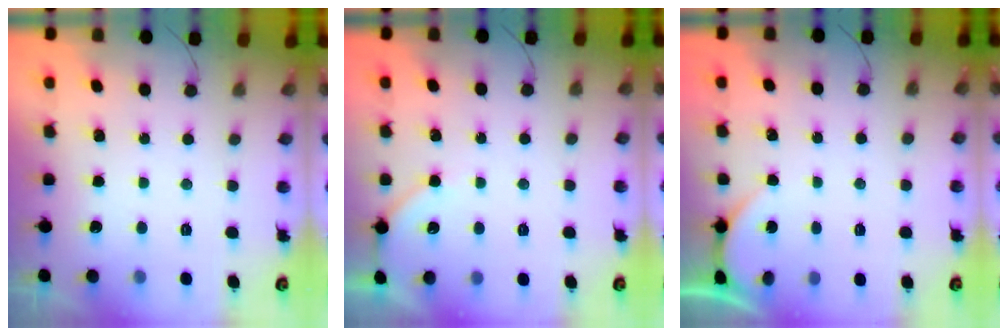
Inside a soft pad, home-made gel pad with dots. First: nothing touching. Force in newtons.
{"total": 3.7, "press": 3.7, "slide": 0.5}
{"total": 1.6, "press": 1.6, "slide": 0.1}